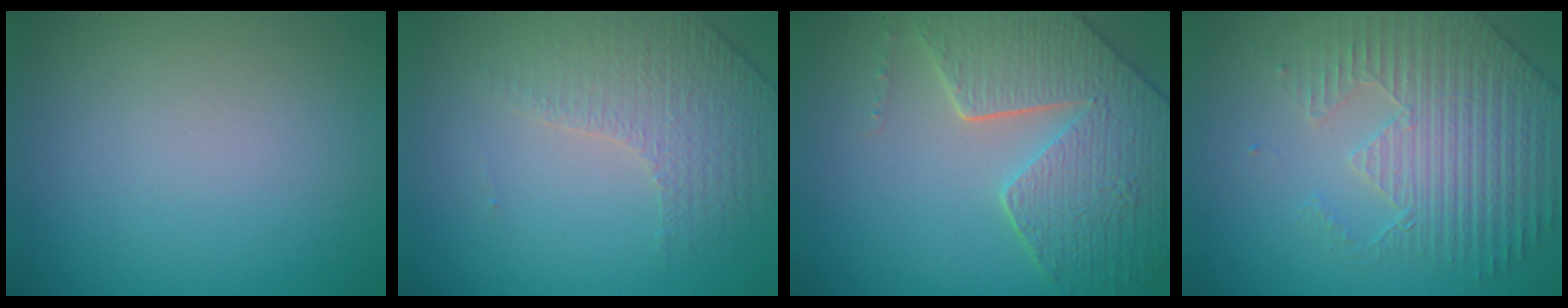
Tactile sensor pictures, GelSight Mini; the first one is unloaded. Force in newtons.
{"total": 4.3, "press": 2.9, "slide": 3.2}
{"total": 8.8, "press": 6.3, "slide": 6.2}
{"total": 4.3, "press": 4.1, "slide": 1.1}